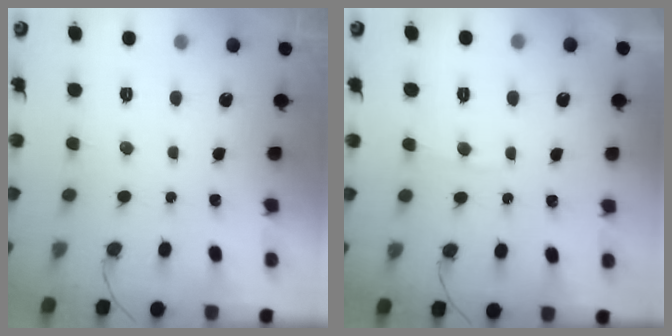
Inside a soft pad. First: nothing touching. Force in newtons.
{"total": 4.7, "press": 4.7, "slide": 0.6}